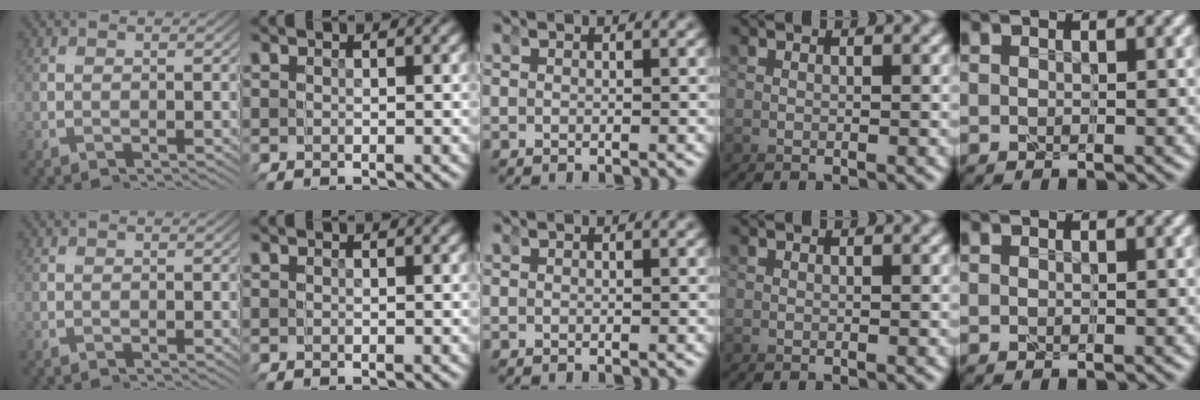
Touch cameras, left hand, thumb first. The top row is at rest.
{}